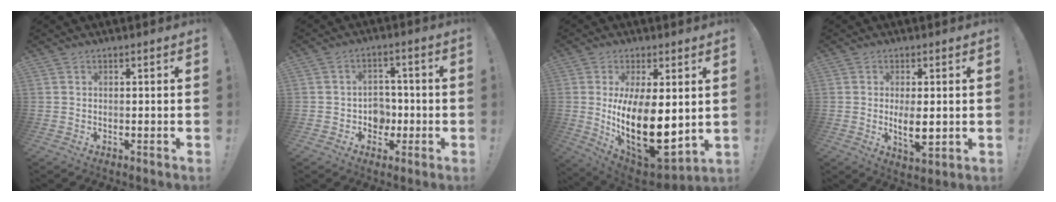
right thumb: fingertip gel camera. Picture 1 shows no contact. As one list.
[{"total": 6.6, "force": [-0.7, 6.1, 2.5], "torque": [-0.034, 0.004, -0.008]}, {"total": 21.1, "force": [0.0, 9.9, 18.6], "torque": [-0.319, -0.034, 0.019]}, {"total": 7.1, "force": [0.1, 2.5, 6.6], "torque": [-0.116, -0.014, 0.001]}]